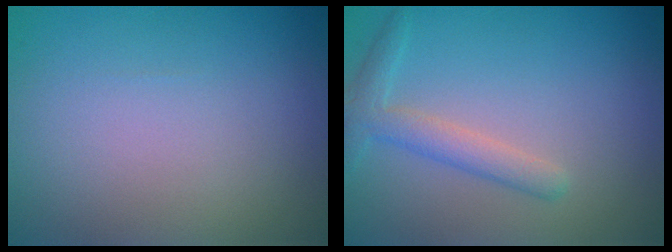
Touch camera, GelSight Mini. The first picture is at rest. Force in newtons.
{"total": 2.6, "press": 2.6, "slide": 0.1}